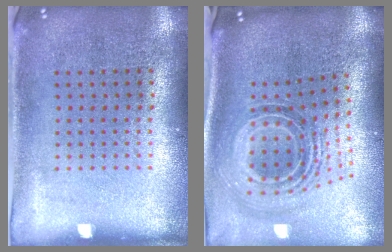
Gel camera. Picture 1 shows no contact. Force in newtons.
{"total": 1.9, "press": 1.4, "slide": 1.2}